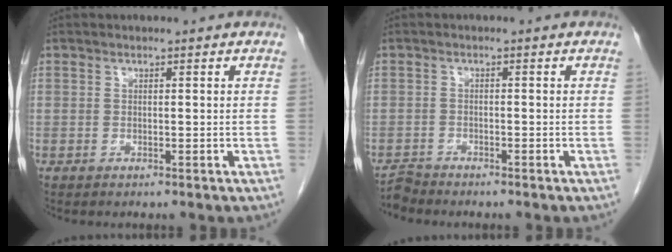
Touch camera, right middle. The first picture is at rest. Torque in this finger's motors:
{"motor_torque": [-0.08, 0.10, -0.06, -0.02]}